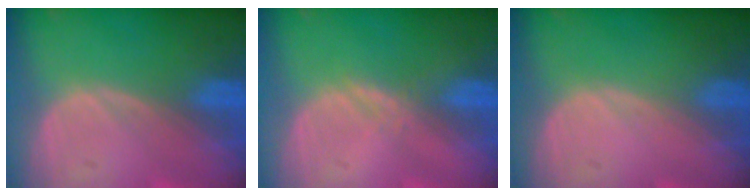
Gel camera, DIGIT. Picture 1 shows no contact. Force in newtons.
{"total": 1.1, "press": 1.1, "slide": 0.1}
{"total": 0.0}